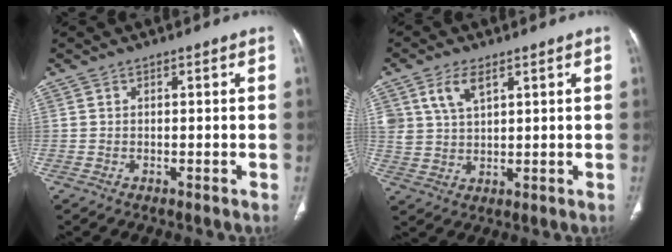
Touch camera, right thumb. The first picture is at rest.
{"total": 5.9, "force": [3.1, 3.1, 4.0], "torque": [-0.074, -0.012, 0.067]}